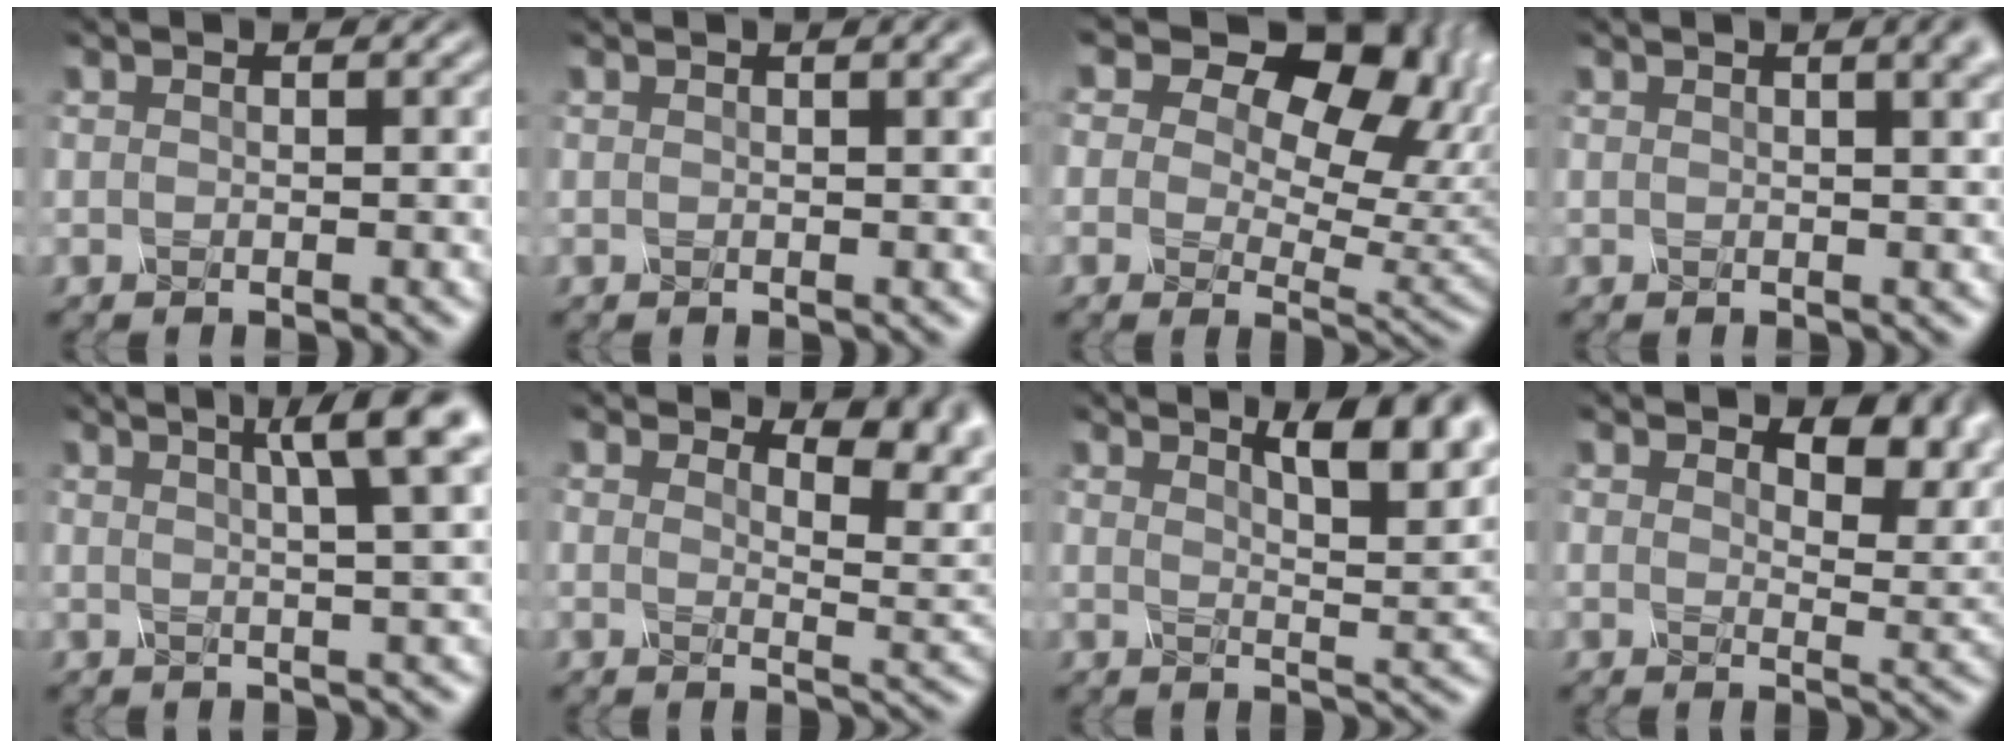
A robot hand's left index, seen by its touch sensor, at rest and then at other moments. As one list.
[{"total": 2.8, "force": [1.6, 1.1, 2.1], "torque": [-0.012, 0.008, 0.014]}, {"total": 16.0, "force": [7.0, 10.1, 10.2], "torque": [-0.148, 0.042, 0.106]}, {"total": 5.4, "force": [2.7, 2.4, 3.9], "torque": [-0.017, 0.034, 0.000]}, {"total": 6.2, "force": [2.5, 1.5, 5.5], "torque": [-0.048, 0.023, 0.024]}, {"total": 5.1, "force": [3.1, 2.3, 3.4], "torque": [-0.042, -0.002, 0.039]}, {"total": 6.0, "force": [3.4, 2.0, 4.5], "torque": [-0.050, 0.006, 0.039]}, {"total": 6.0, "force": [2.8, 3.1, 4.2], "torque": [-0.059, -0.006, 0.038]}]